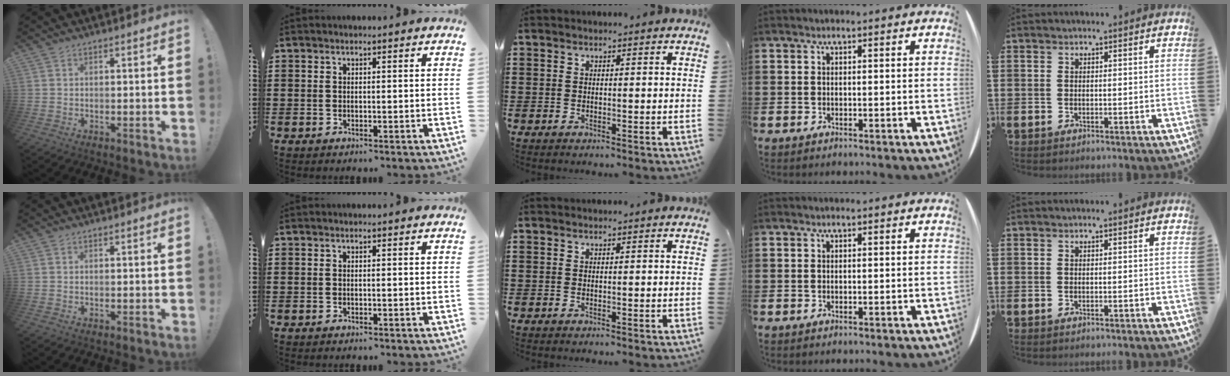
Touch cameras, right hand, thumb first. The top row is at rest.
{}